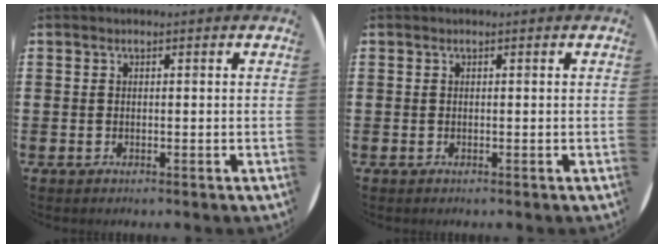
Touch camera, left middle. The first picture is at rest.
{"total": 0.0}